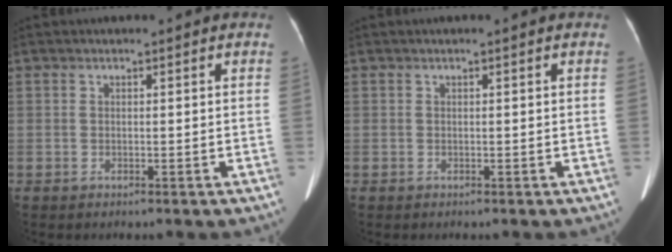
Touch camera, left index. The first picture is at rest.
{"total": 0.0}